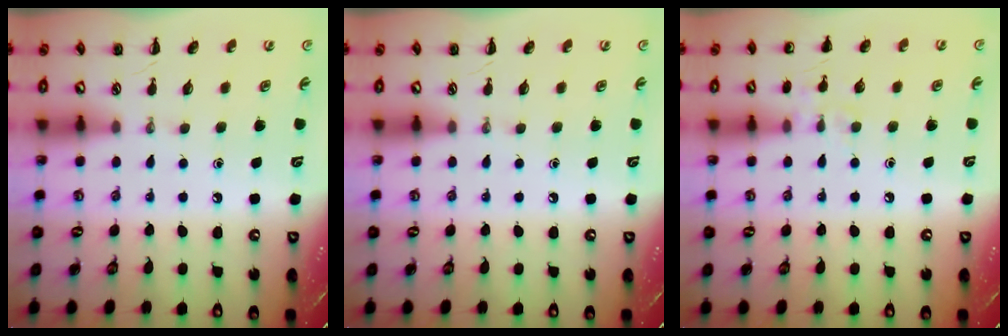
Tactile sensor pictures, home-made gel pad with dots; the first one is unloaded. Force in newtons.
{"total": 0.0}
{"total": 6.5, "press": 6.2, "slide": 2.1}